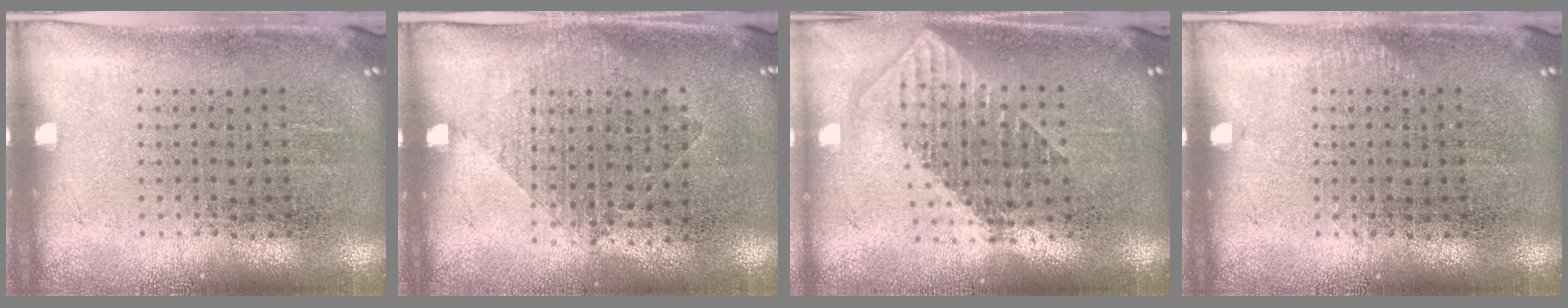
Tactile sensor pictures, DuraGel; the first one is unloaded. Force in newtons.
{"total": 1.0, "press": 1.0, "slide": 0.4}
{"total": 1.9, "press": 1.5, "slide": 1.1}
{"total": 0.6, "press": 0.6, "slide": 0.2}